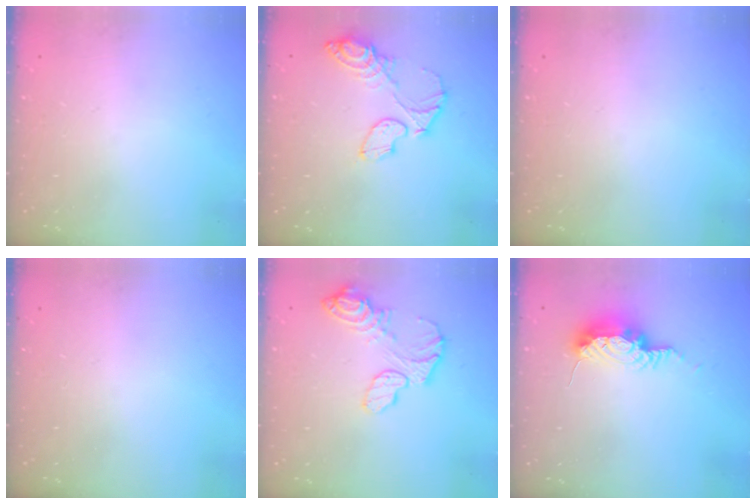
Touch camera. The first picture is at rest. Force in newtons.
{"total": 11.0, "press": 11.0, "slide": 0.5}
{"total": 0.0}
{"total": 0.0}
{"total": 11.6, "press": 11.5, "slide": 1.1}
{"total": 15.6, "press": 10.8, "slide": 11.2}